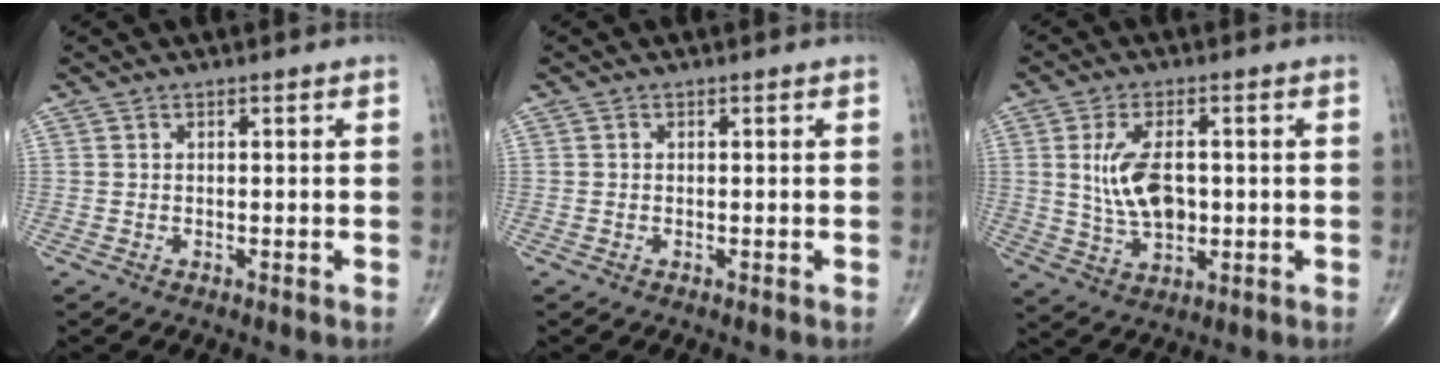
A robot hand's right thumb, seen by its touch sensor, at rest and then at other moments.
{"total": 0.0}
{"total": 9.6, "force": [0.8, 5.2, 8.0], "torque": [-0.146, -0.005, 0.023]}